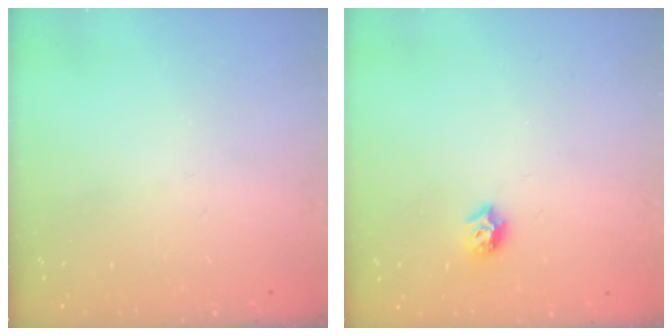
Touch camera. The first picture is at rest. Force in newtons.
{"total": 6.7, "press": 6.6, "slide": 0.9}